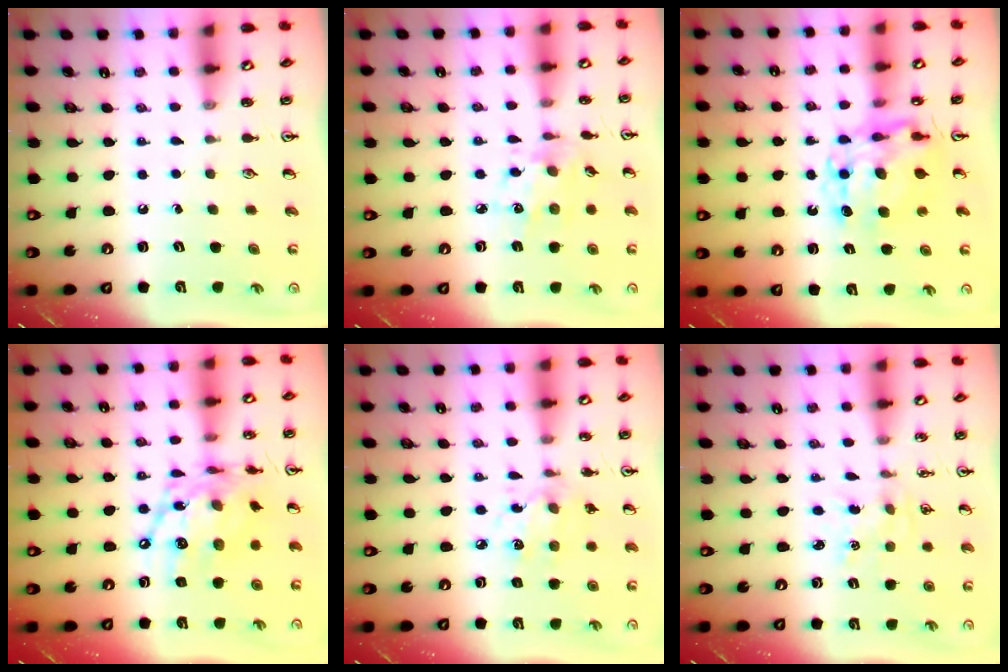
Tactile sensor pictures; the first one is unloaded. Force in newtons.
{"total": 7.1, "press": 7.1, "slide": 0.6}
{"total": 10.0, "press": 10.0, "slide": 0.8}
{"total": 15.4, "press": 15.4, "slide": 1.2}
{"total": 6.1, "press": 6.1, "slide": 0.4}
{"total": 0.6, "press": 0.6, "slide": 0.1}